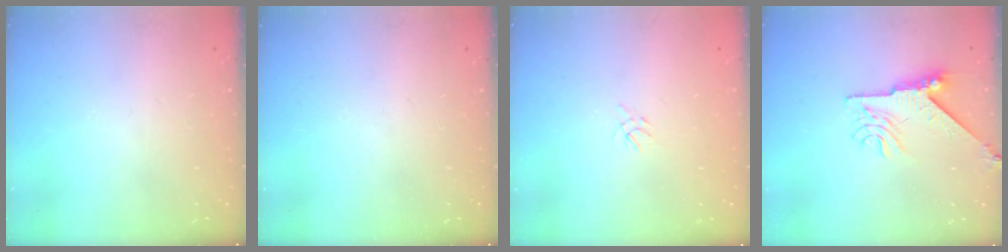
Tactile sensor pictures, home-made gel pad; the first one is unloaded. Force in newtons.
{"total": 0.0}
{"total": 2.2, "press": 2.2, "slide": 0.5}
{"total": 8.3, "press": 8.2, "slide": 0.8}